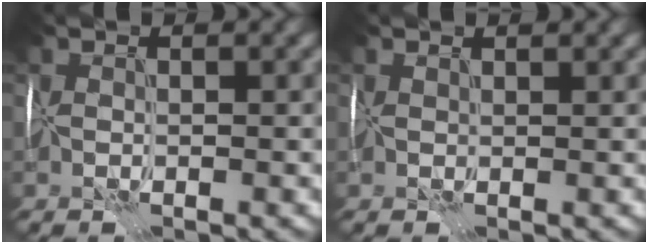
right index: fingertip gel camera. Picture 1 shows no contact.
{"total": 0.9, "force": [0.9, 0.2, 0.1], "torque": [-0.002, -0.001, 0.014]}